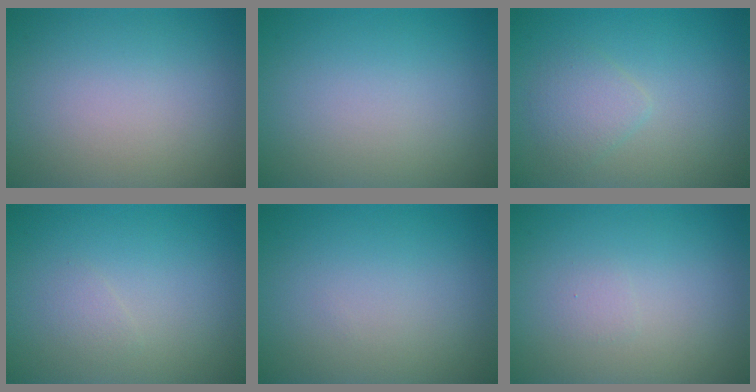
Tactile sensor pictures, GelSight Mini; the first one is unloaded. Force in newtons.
{"total": 0.0}
{"total": 2.0, "press": 1.9, "slide": 0.1}
{"total": 0.8, "press": 0.8, "slide": 0.0}
{"total": 0.0}
{"total": 0.6, "press": 0.6, "slide": 0.1}